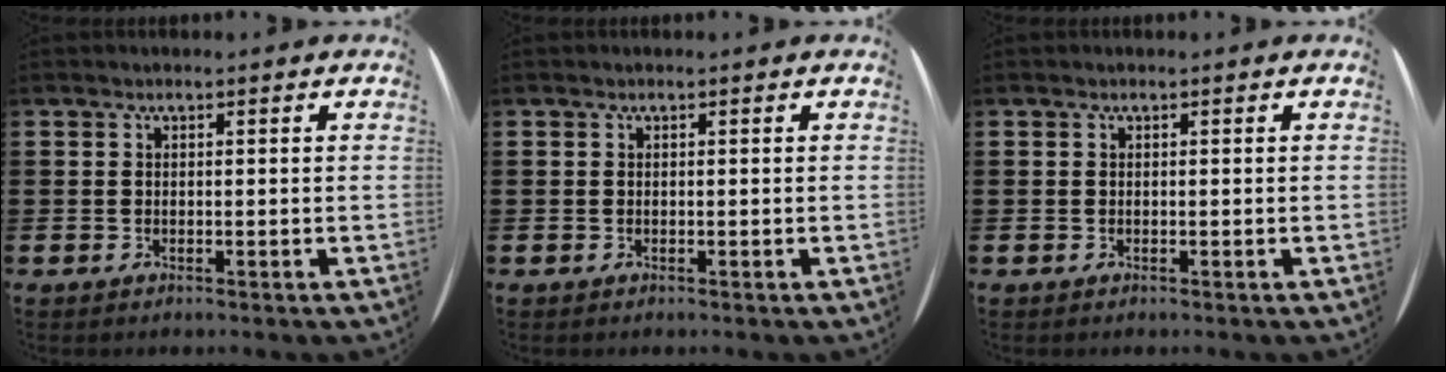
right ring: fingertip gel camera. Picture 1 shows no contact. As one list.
[{"total": 0.0}, {"total": 0.0}]